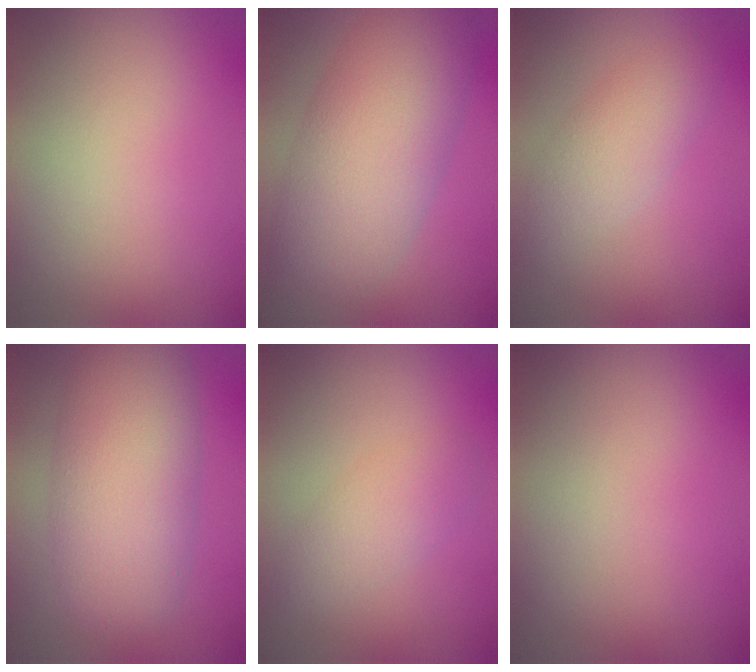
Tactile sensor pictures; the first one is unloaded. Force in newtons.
{"total": 8.9, "press": 8.9, "slide": 0.2}
{"total": 2.8, "press": 2.8, "slide": 0.2}
{"total": 7.8, "press": 7.8, "slide": 0.4}
{"total": 2.4, "press": 2.4, "slide": 0.1}
{"total": 0.0}